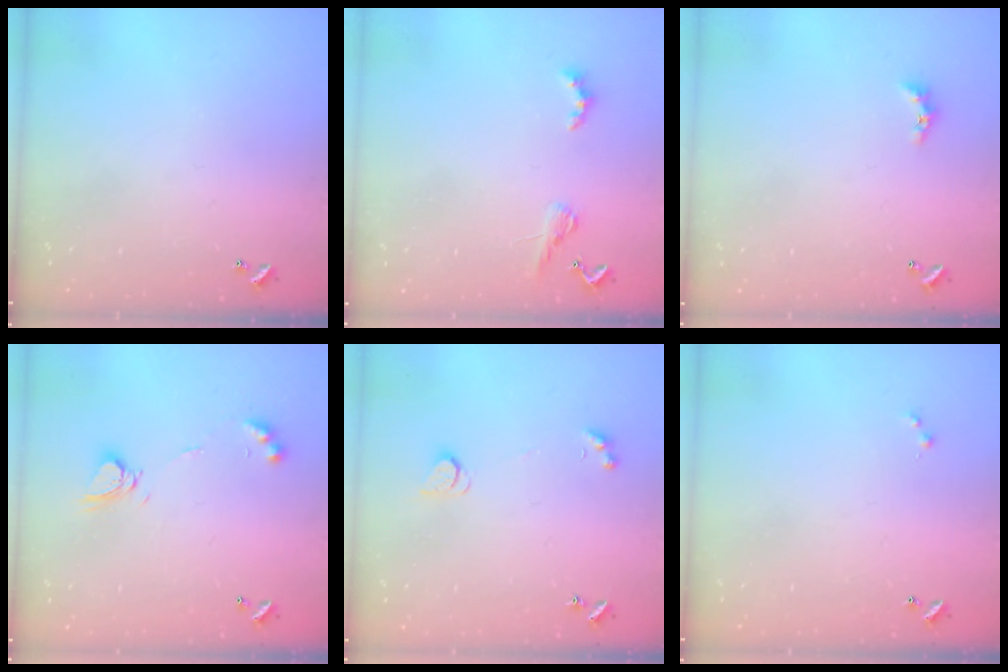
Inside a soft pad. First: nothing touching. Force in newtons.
{"total": 1.9, "press": 1.8, "slide": 0.5}
{"total": 2.5, "press": 2.5, "slide": 0.6}
{"total": 7.0, "press": 7.0, "slide": 0.2}
{"total": 2.5, "press": 2.5, "slide": 0.5}
{"total": 0.0}